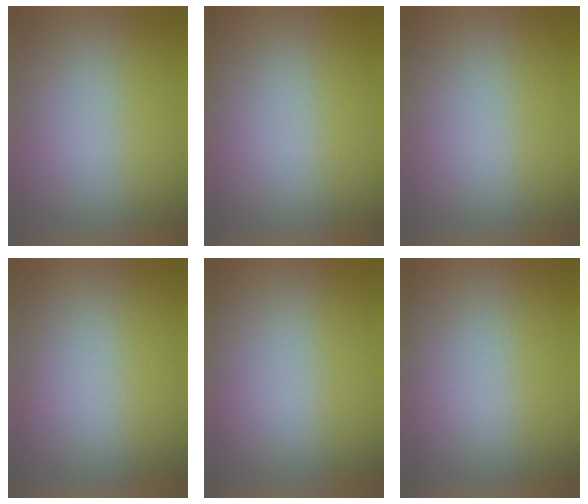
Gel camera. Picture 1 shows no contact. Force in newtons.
{"total": 2.8}
{"total": 2.2}
{"total": 2.8}
{"total": 2.3}
{"total": 2.4}